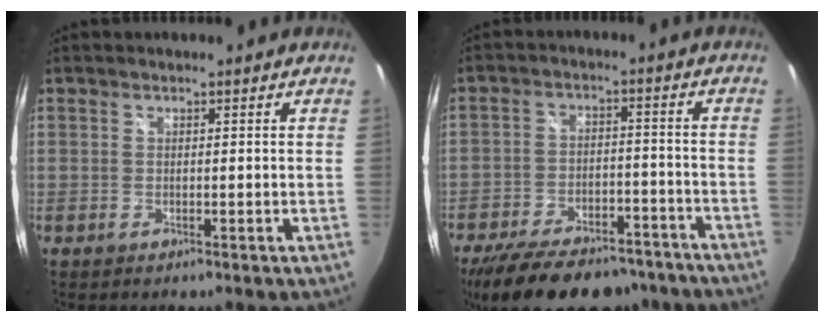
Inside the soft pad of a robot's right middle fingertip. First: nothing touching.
{"total": 22.8, "force": [-18.2, 9.2, 10.3], "torque": [-0.209, -0.001, -0.252]}